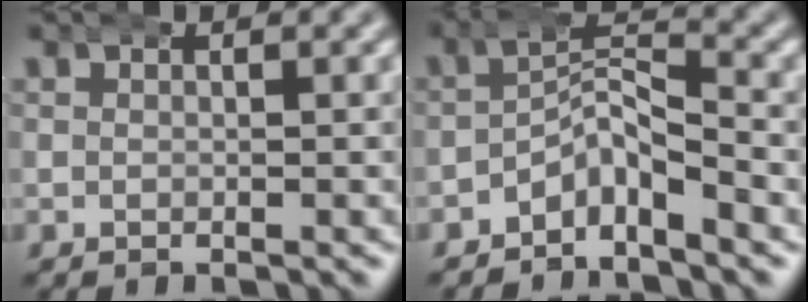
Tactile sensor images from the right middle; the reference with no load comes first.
{"total": 3.7, "force": [-2.2, 1.8, 2.4], "torque": [-0.026, 0.004, -0.045]}